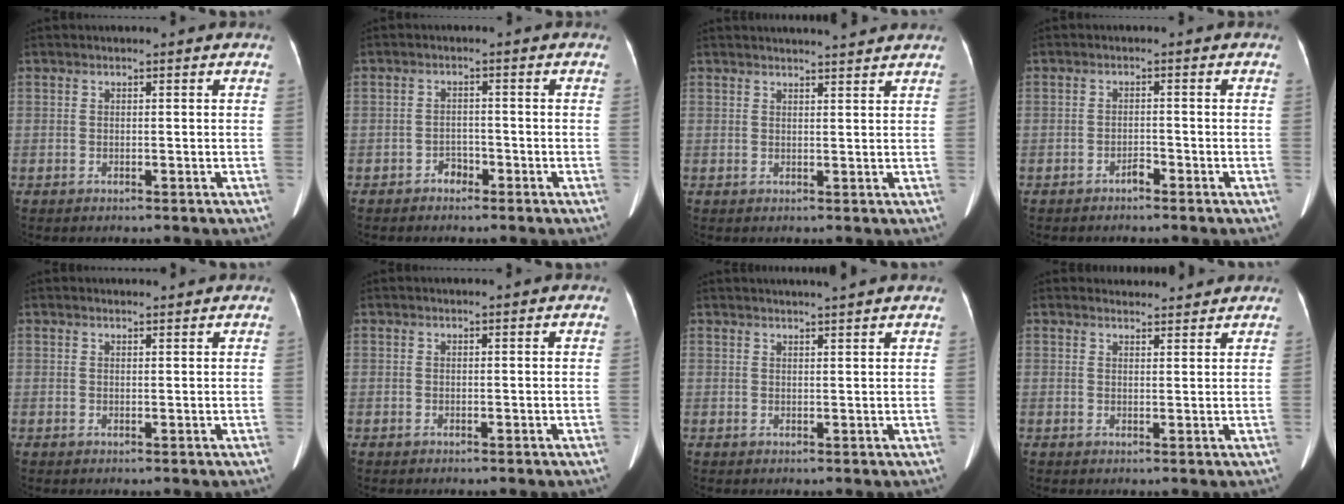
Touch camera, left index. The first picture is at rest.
{"total": 1.9, "force": [-1.4, 1.2, 0.5], "torque": [-0.008, 0.005, -0.023]}
{"total": 5.7, "force": [5.4, -0.2, 1.6], "torque": [-0.022, 0.015, 0.061]}
{"total": 1.4, "force": [-1.2, 0.4, 0.6], "torque": [-0.008, 0.002, -0.018]}
{"total": 1.5, "force": [1.5, 0.2, 0.1], "torque": [-0.009, 0.006, 0.023]}
{"total": 0.0}
{"total": 5.3, "force": [4.9, -0.4, 2.2], "torque": [-0.030, 0.021, 0.058]}
{"total": 4.1, "force": [4.0, 1.0, 0.2], "torque": [-0.005, 0.014, 0.050]}